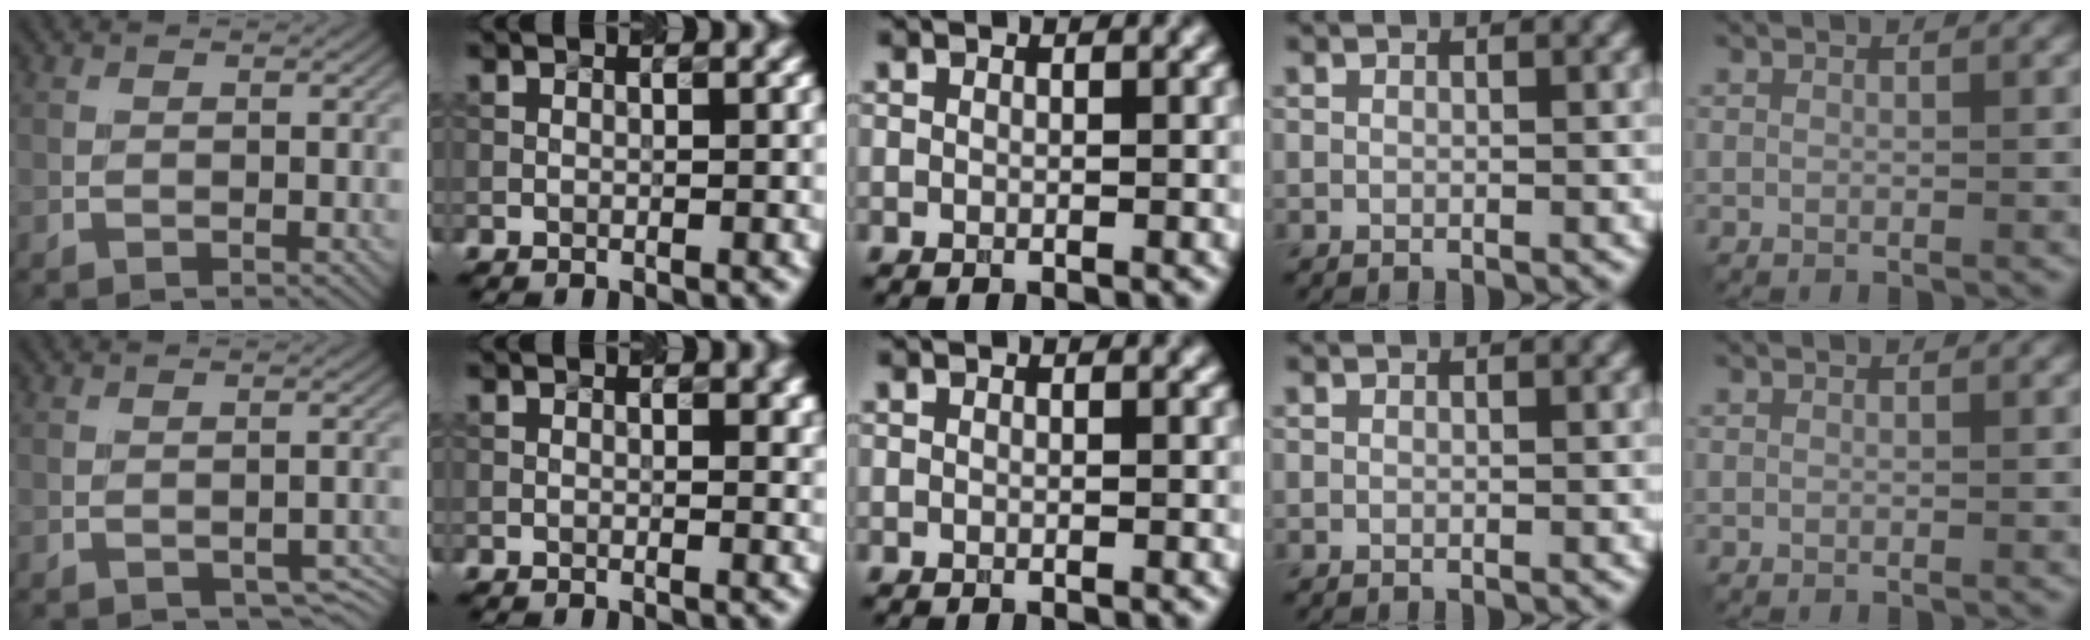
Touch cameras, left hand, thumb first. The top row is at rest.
{"thumb": {"total": 2.6, "force": [-1.4, 1.4, 1.6], "torque": [-0.022, -0.005, -0.011]}, "index": {"total": 2.1, "force": [0.8, 0.9, 1.7], "torque": [-0.014, 0.003, 0.013]}}